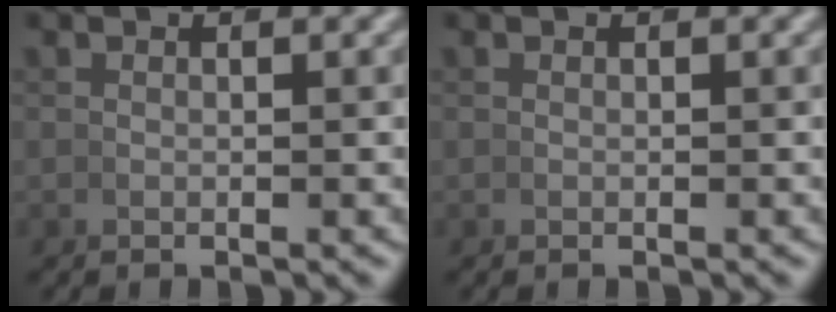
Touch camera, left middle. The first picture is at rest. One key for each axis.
{"total": 0.0}